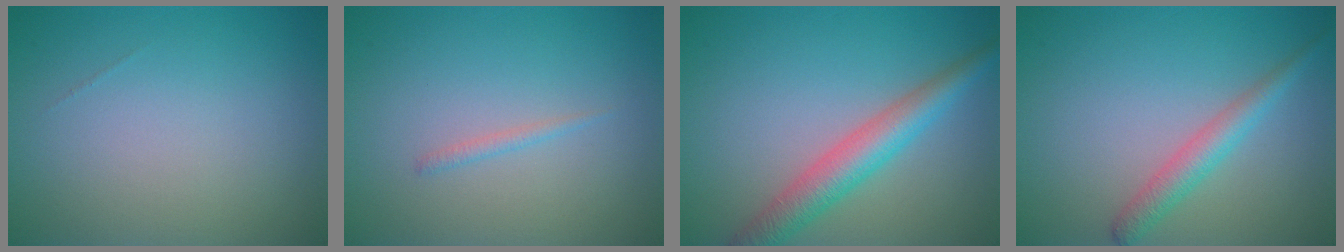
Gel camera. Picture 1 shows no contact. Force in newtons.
{"total": 0.7, "press": 0.7, "slide": 0.0}
{"total": 4.4, "press": 4.4, "slide": 0.2}
{"total": 2.5, "press": 2.5, "slide": 0.1}